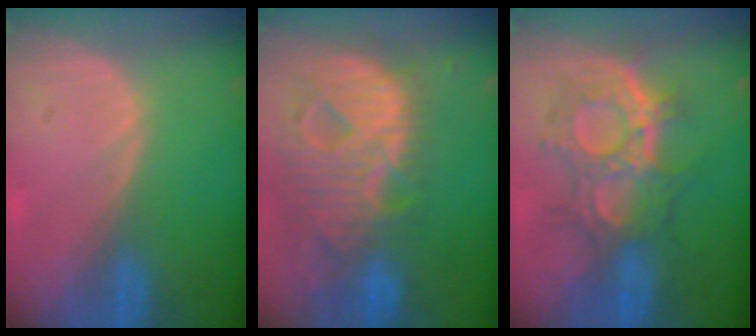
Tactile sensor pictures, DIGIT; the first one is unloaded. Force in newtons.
{"total": 13.1, "press": 11.1, "slide": 6.9}
{"total": 9.5, "press": 9.3, "slide": 2.0}